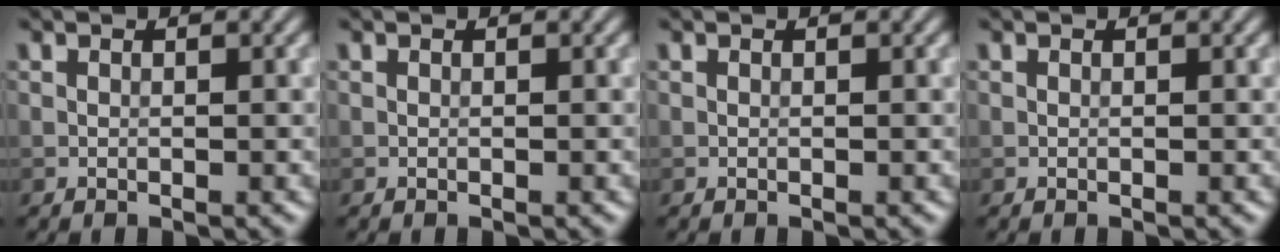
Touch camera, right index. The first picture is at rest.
{"total": 0.0}
{"total": 0.0}
{"total": 0.0}